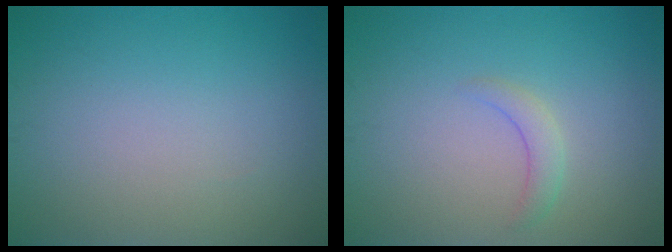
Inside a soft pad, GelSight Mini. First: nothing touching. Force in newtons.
{"total": 1.5, "press": 1.5, "slide": 0.3}